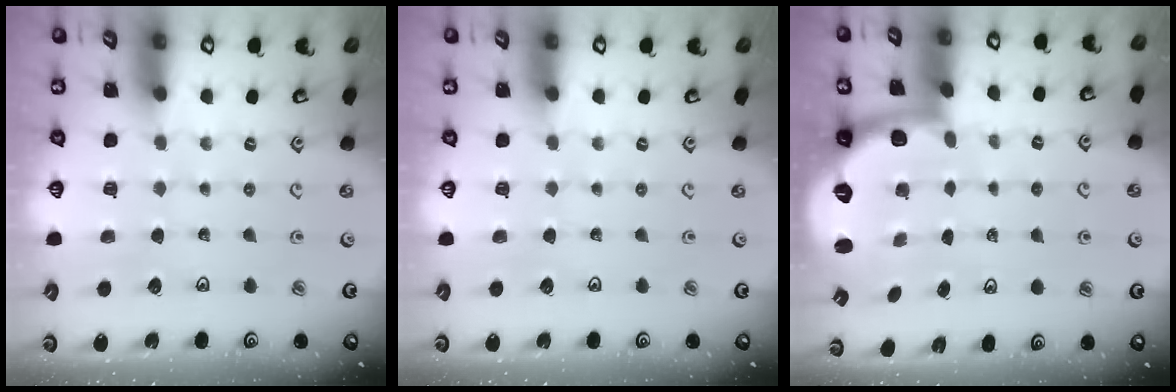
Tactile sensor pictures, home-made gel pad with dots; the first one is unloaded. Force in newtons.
{"total": 0.0}
{"total": 2.7, "press": 1.8, "slide": 2.0}